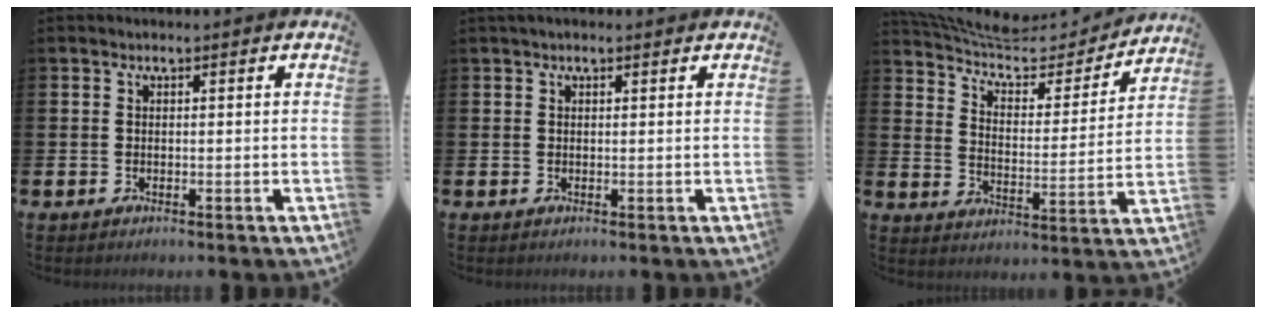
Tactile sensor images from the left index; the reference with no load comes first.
{"total": 0.9, "force": [0.7, 0.3, 0.4], "torque": [0.004, 0.000, 0.008]}
{"total": 7.1, "force": [6.4, 2.3, 2.1], "torque": [-0.068, -0.053, 0.107]}